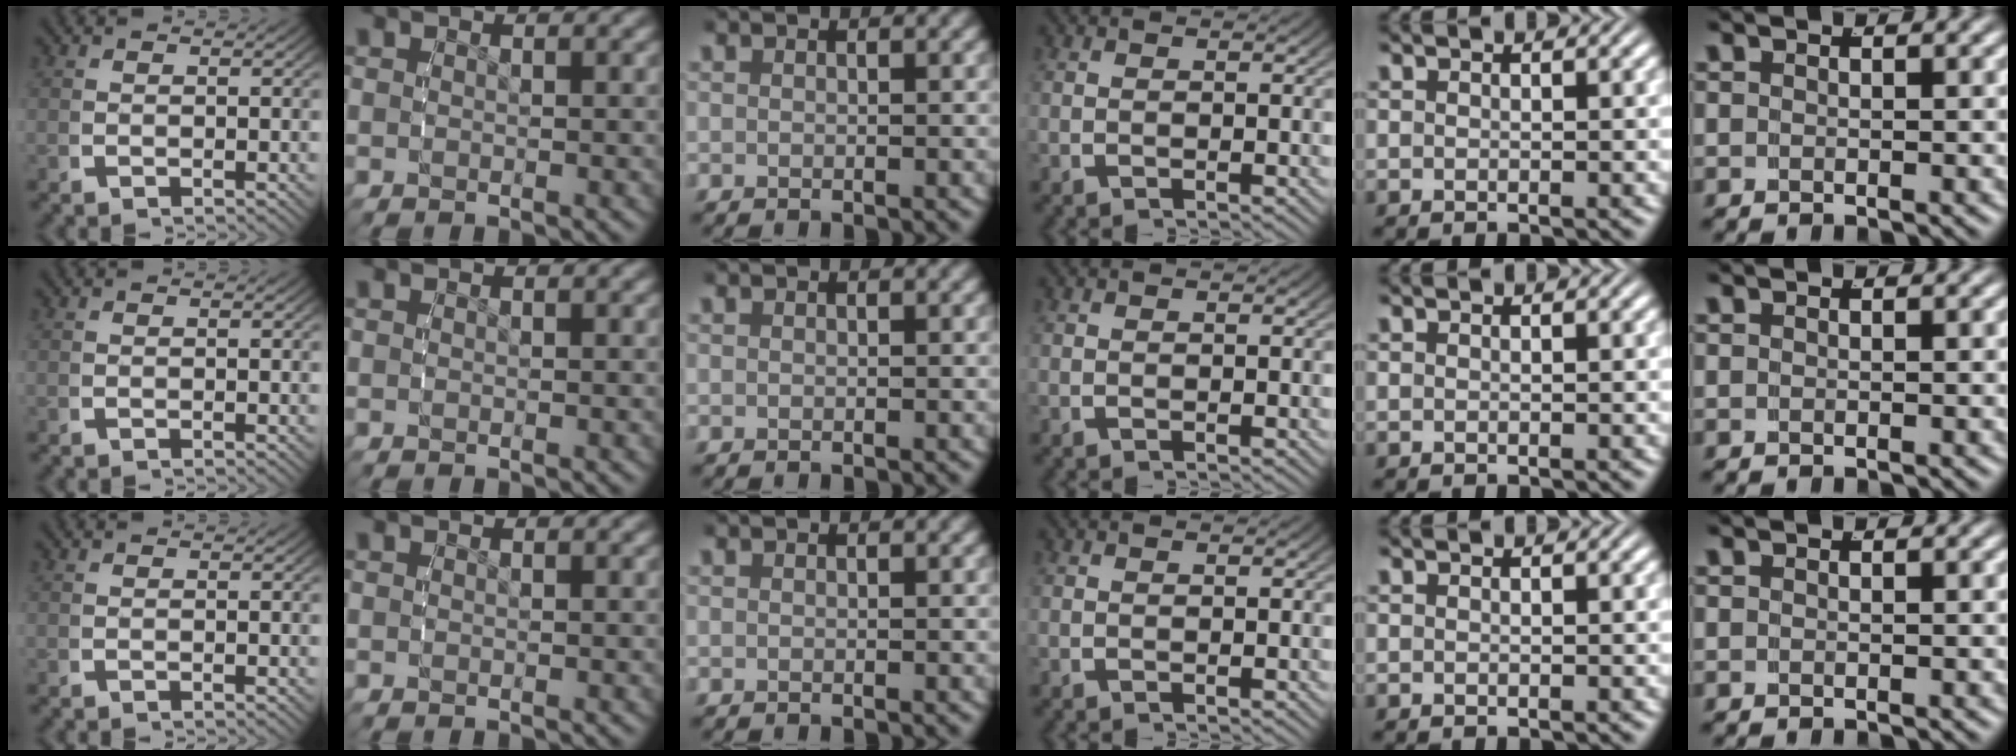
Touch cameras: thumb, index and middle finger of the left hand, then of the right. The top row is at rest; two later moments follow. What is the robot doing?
{"motion": "reach", "object": "glasses case"}